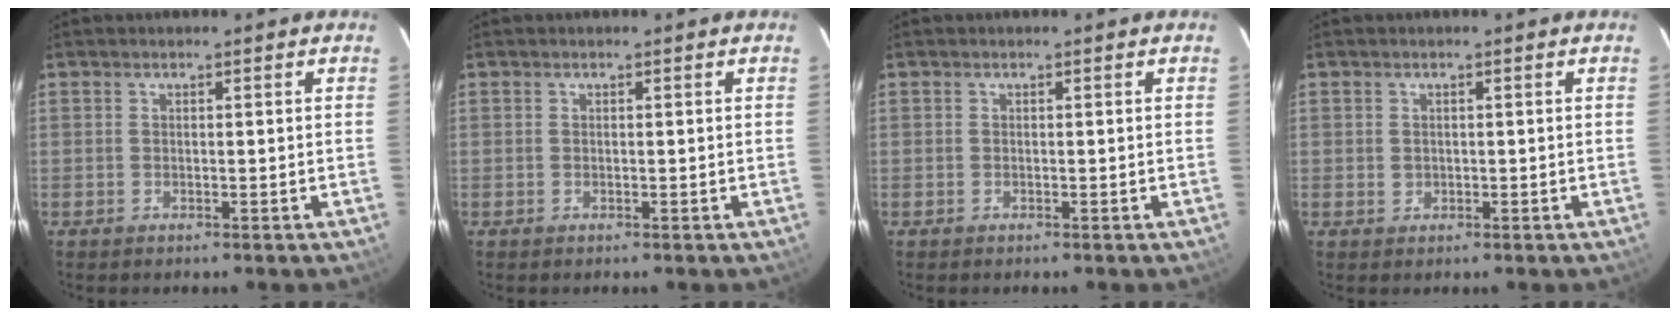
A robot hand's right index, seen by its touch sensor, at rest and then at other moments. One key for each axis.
{"total": 0.0}
{"total": 0.0}
{"total": 1.3, "fx": 0.0, "fy": 1.3, "fz": 0.1, "tx": 0.001, "ty": 0.002, "tz": 0.002}